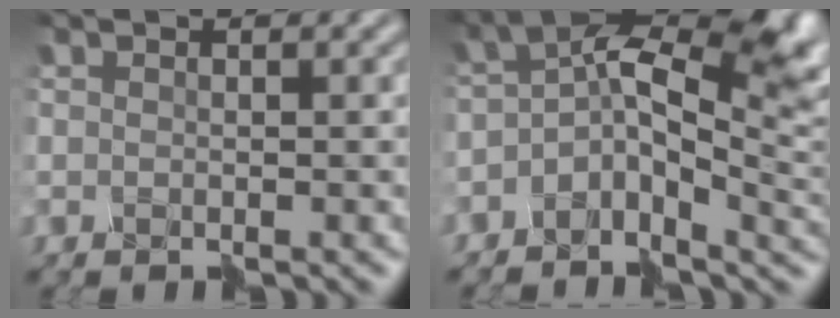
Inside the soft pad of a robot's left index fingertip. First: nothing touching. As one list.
[{"total": 10.0, "force": [0.3, 4.8, 8.8], "torque": [-0.136, 0.022, -0.017]}]